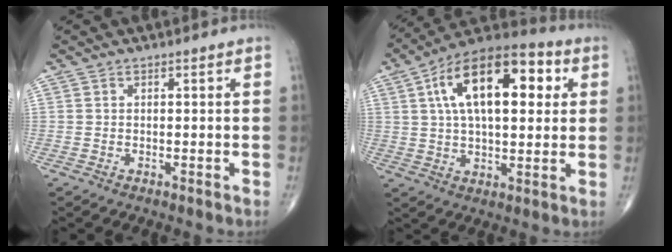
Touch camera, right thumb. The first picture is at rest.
{"total": 20.6, "force": [5.6, 10.0, 17.1], "torque": [-0.258, 0.015, 0.080]}